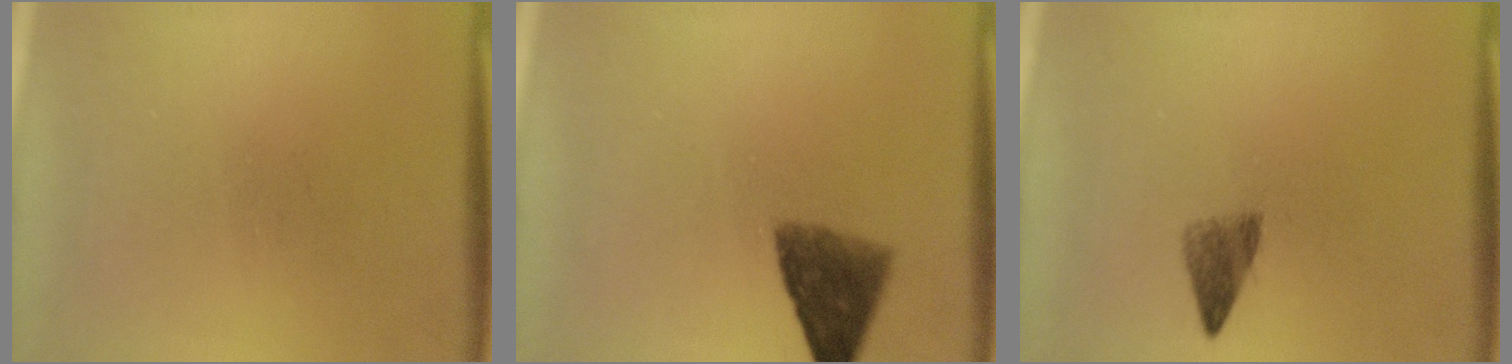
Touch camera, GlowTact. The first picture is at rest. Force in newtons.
{"total": 6.8}
{"total": 2.8}